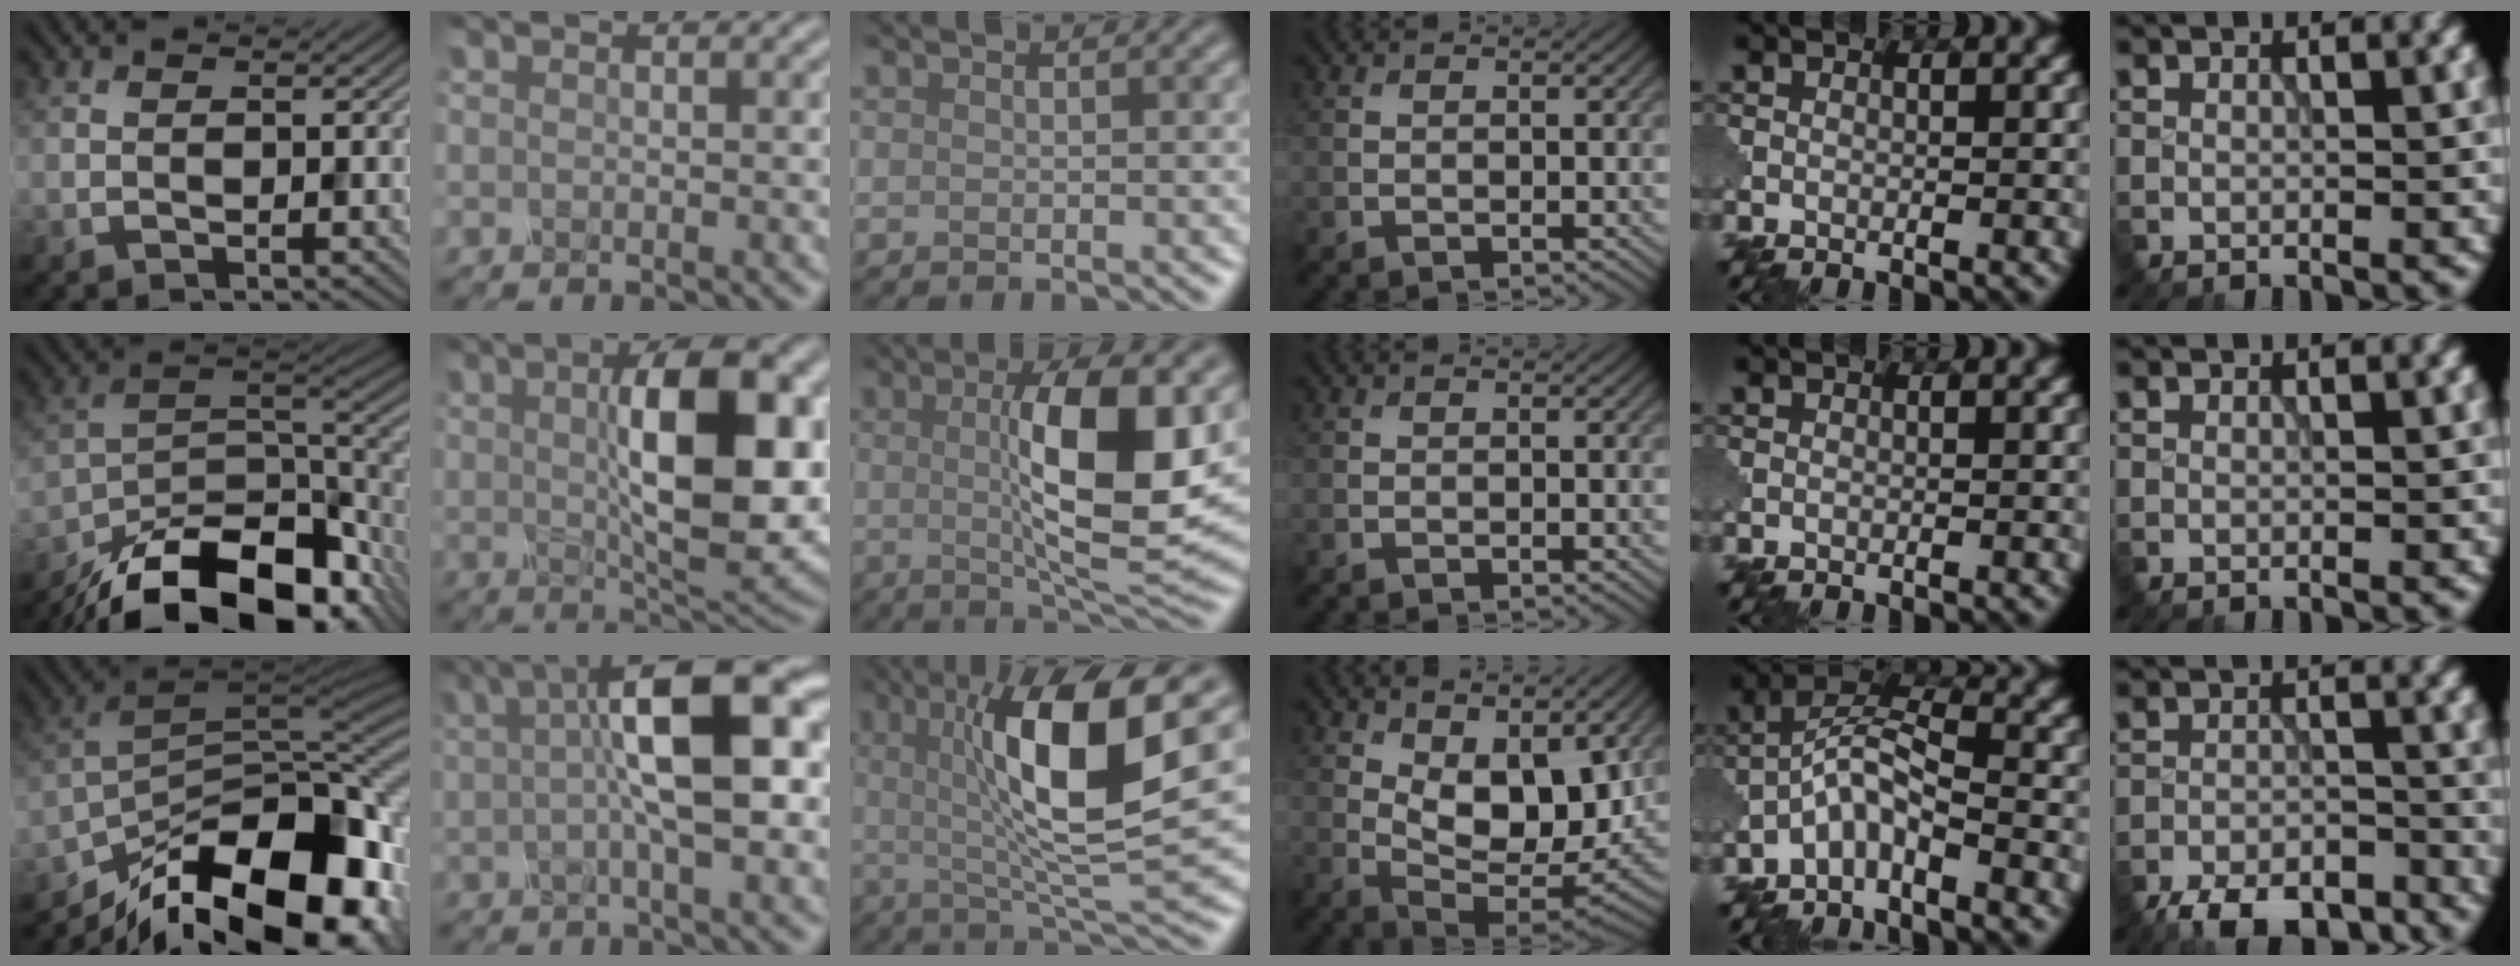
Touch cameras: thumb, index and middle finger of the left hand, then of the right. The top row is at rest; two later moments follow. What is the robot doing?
{"motion": "disassemble", "object": "glue stick"}